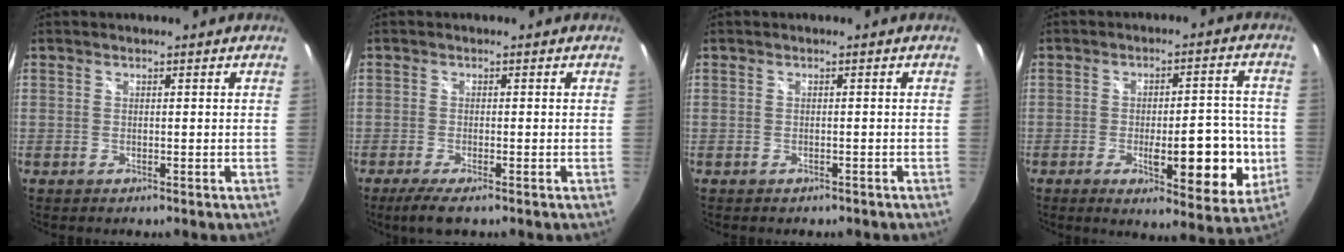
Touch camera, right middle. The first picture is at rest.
{"total": 4.0, "force": [-2.7, 0.5, 2.9], "torque": [-0.062, -0.018, -0.048]}
{"total": 1.6, "force": [-1.2, 0.9, 0.4], "torque": [-0.009, -0.006, -0.014]}
{"total": 13.1, "force": [-3.2, 4.3, 12.0], "torque": [-0.170, -0.012, -0.039]}